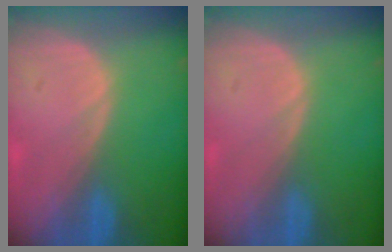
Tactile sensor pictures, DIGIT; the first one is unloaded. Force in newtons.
{"total": 0.0}